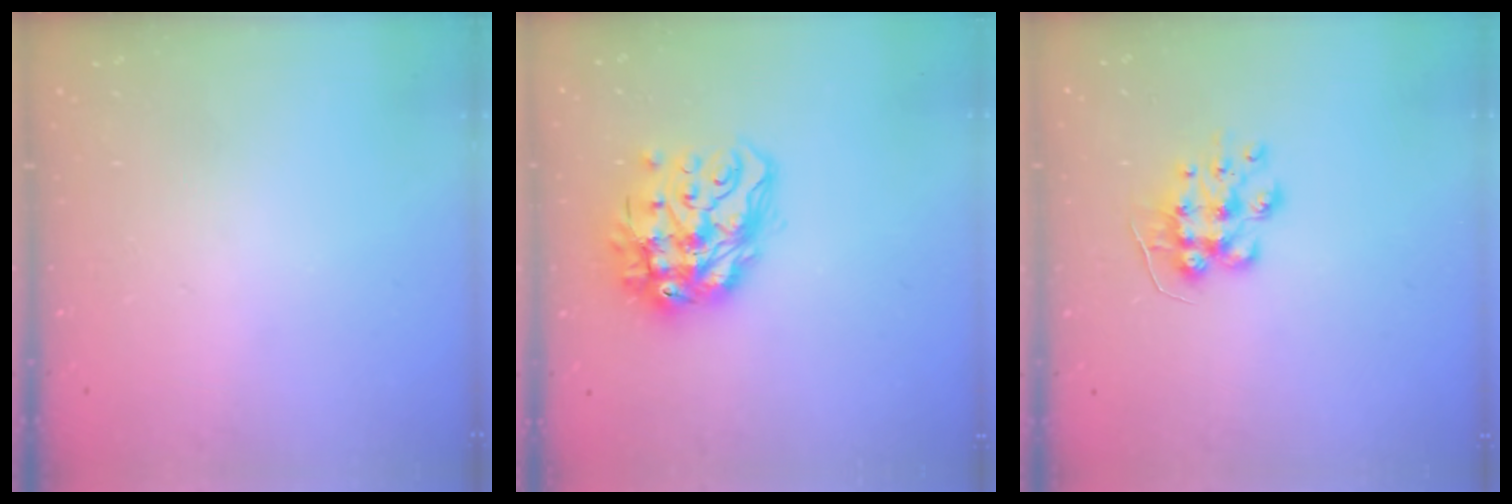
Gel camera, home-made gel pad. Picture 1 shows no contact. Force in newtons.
{"total": 16.0, "press": 15.9, "slide": 2.0}
{"total": 9.0, "press": 9.0, "slide": 0.4}